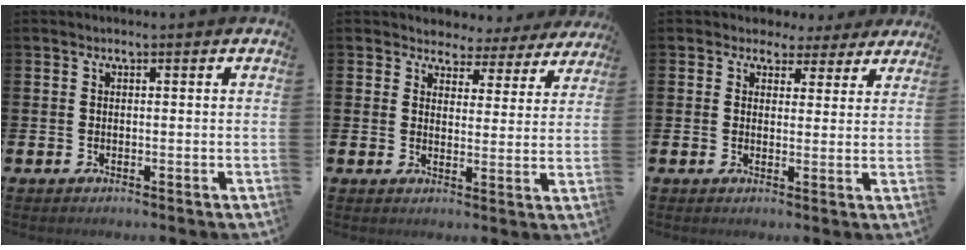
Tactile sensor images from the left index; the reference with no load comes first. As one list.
[{"total": 3.5, "force": [3.1, 1.7, -0.1], "torque": [-0.018, -0.024, 0.050]}, {"total": 3.2, "force": [2.4, 2.1, 0.2], "torque": [-0.012, -0.011, 0.039]}]